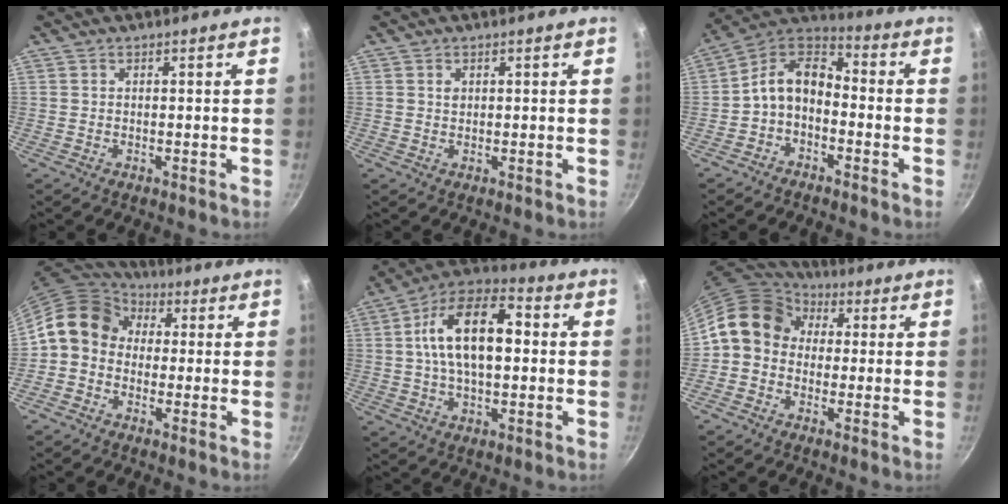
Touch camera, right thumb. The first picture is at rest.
{"total": 1.0, "force": [0.3, 0.8, 0.5], "torque": [-0.002, -0.002, 0.005]}
{"total": 10.0, "force": [-2.1, 6.8, 7.0], "torque": [-0.107, 0.056, -0.056]}
{"total": 11.4, "force": [0.0, 9.6, 6.3], "torque": [-0.105, 0.036, -0.018]}
{"total": 16.5, "force": [2.0, 8.6, 13.9], "torque": [-0.234, 0.029, 0.024]}
{"total": 12.0, "force": [0.4, 10.0, 6.7], "torque": [-0.111, 0.037, -0.008]}